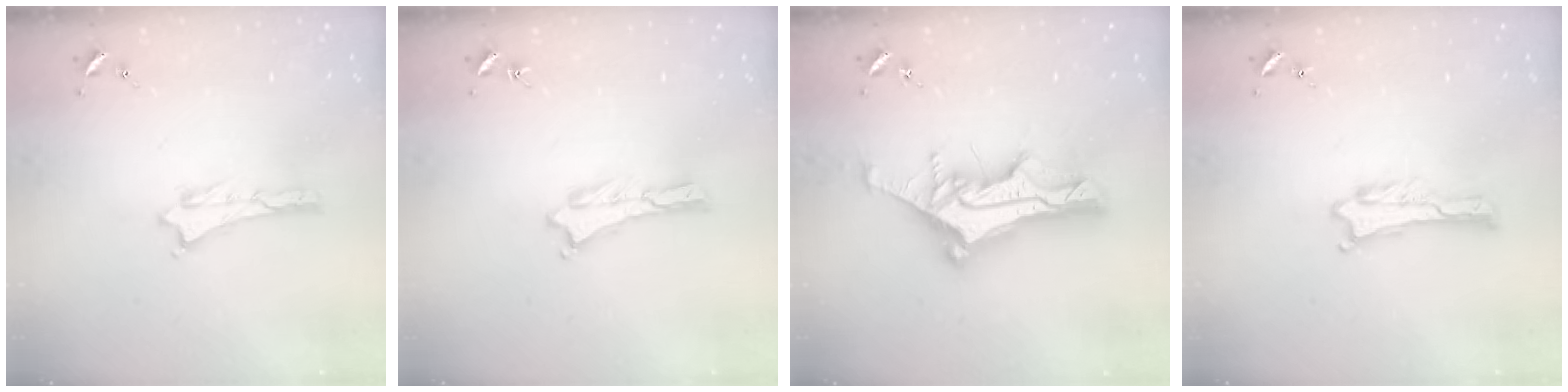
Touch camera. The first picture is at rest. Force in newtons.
{"total": 0.0}
{"total": 12.6, "press": 12.6, "slide": 1.0}
{"total": 0.0}